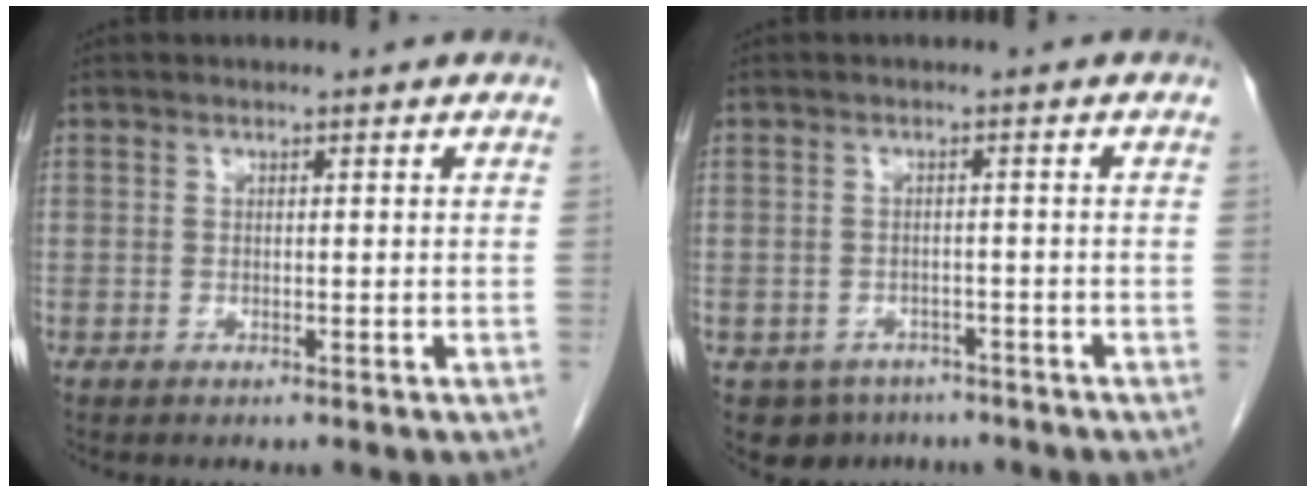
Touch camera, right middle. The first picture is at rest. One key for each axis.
{"total": 5.2, "fx": -3.6, "fy": 3.7, "fz": 0.5, "tx": -0.003, "ty": 0.007, "tz": -0.047}